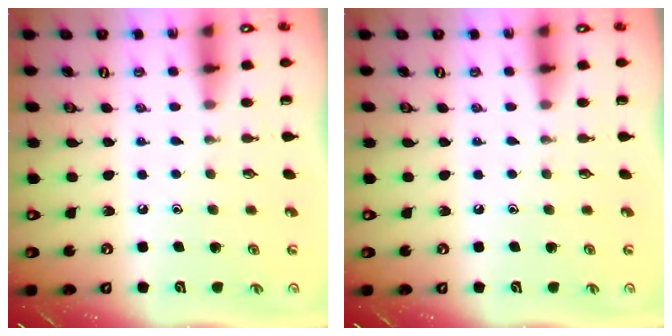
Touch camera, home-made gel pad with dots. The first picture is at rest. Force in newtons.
{"total": 0.0}